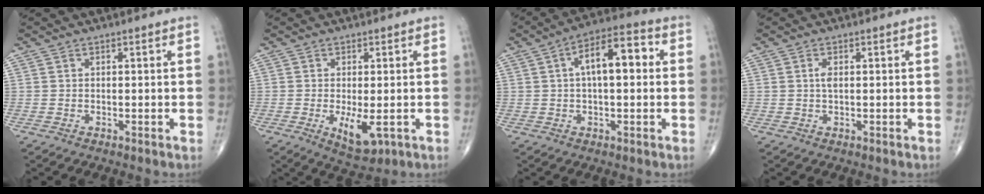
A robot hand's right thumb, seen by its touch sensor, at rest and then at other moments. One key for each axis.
{"total": 5.9, "fx": -1.3, "fy": 2.3, "fz": 5.2, "tx": -0.082, "ty": -0.015, "tz": -0.011}
{"total": 11.0, "fx": 1.8, "fy": 4.8, "fz": 9.8, "tx": -0.149, "ty": 0.030, "tz": 0.020}
{"total": 1.5, "fx": 0.3, "fy": 0.6, "fz": 1.4, "tx": -0.030, "ty": 0.000, "tz": 0.006}